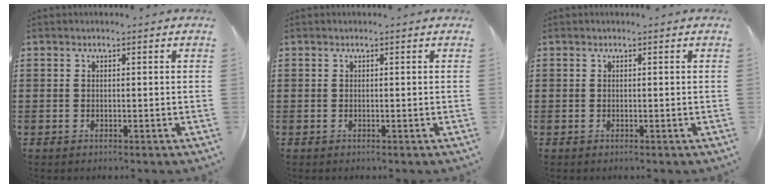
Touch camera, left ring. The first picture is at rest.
{"total": 0.0}
{"total": 0.0}